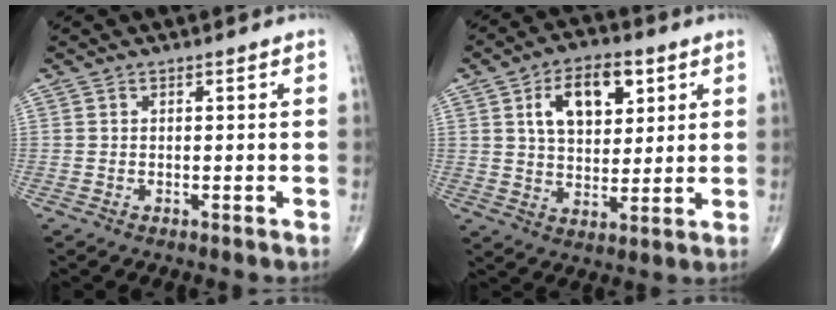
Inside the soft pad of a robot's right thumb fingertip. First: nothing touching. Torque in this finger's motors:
{"motor_torque": [-0.66, 1.52, 0.80, 0.30, 0.09]}